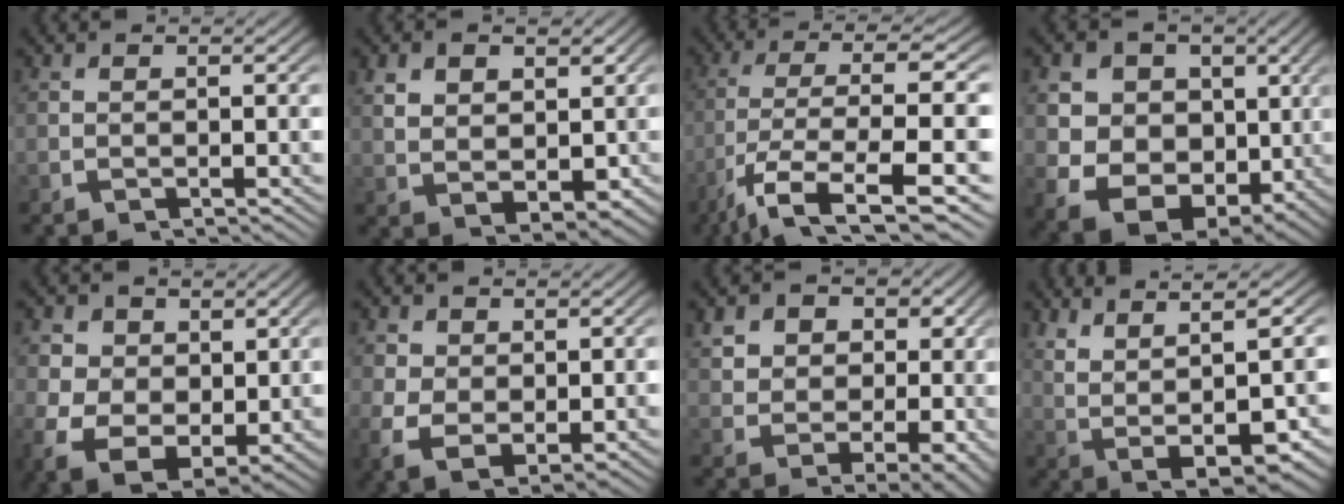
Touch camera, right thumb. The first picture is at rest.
{"total": 4.5, "force": [1.2, 3.0, 3.2], "torque": [-0.055, -0.021, 0.040]}
{"total": 10.9, "force": [-3.2, 4.7, 9.3], "torque": [-0.215, -0.052, -0.012]}
{"total": 15.3, "force": [-1.0, 12.5, 8.8], "torque": [-0.193, -0.060, -0.010]}
{"total": 8.8, "force": [-1.2, 6.7, 5.6], "torque": [-0.127, -0.061, 0.009]}
{"total": 4.5, "force": [0.3, 3.3, 3.1], "torque": [-0.079, -0.033, 0.027]}
{"total": 7.6, "force": [1.7, 5.7, 4.7], "torque": [-0.087, -0.039, 0.046]}
{"total": 10.8, "force": [1.8, 6.4, 8.6], "torque": [-0.174, -0.030, 0.050]}